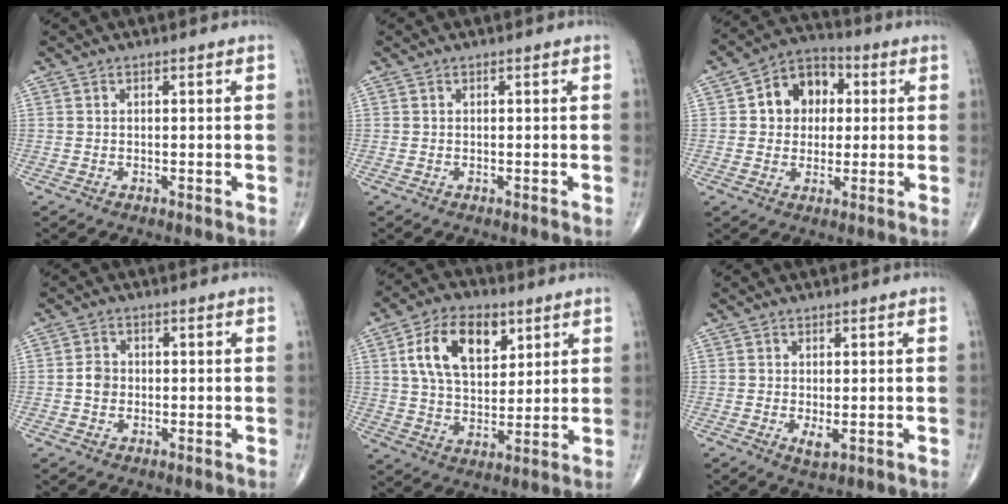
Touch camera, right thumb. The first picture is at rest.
{"total": 0.0}
{"total": 10.4, "force": [2.0, 8.3, 6.0], "torque": [-0.053, 0.015, 0.021]}
{"total": 2.8, "force": [-0.3, 2.4, 1.4], "torque": [-0.017, 0.007, -0.010]}
{"total": 14.5, "force": [5.6, 8.5, 10.2], "torque": [-0.157, -0.014, 0.104]}
{"total": 1.9, "force": [-0.3, 0.8, 1.7], "torque": [-0.029, -0.006, 0.001]}